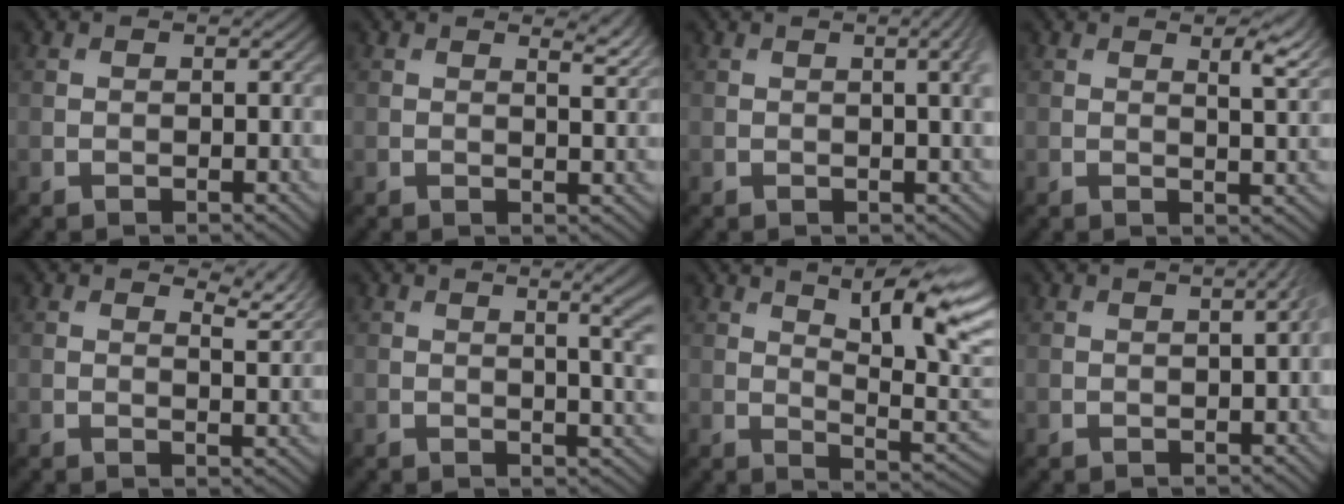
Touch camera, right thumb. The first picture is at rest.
{"total": 2.3, "force": [1.6, 0.5, 1.6], "torque": [-0.023, -0.007, 0.024]}
{"total": 3.3, "force": [0.7, 0.7, 3.1], "torque": [-0.037, 0.009, 0.009]}
{"total": 3.4, "force": [1.9, 0.8, 2.6], "torque": [-0.048, -0.004, 0.035]}
{"total": 3.0, "force": [2.4, 0.7, 1.6], "torque": [-0.022, -0.009, 0.039]}
{"total": 5.7, "force": [1.4, 1.7, 5.3], "torque": [-0.056, 0.014, 0.015]}
{"total": 12.0, "force": [5.4, 3.0, 10.3], "torque": [-0.166, 0.003, 0.087]}
{"total": 2.3, "force": [0.2, 0.6, 2.2], "torque": [-0.024, 0.009, 0.004]}